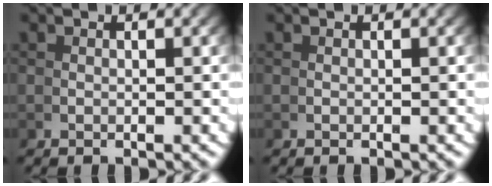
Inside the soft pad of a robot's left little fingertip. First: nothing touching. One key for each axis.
{"total": 0.0}